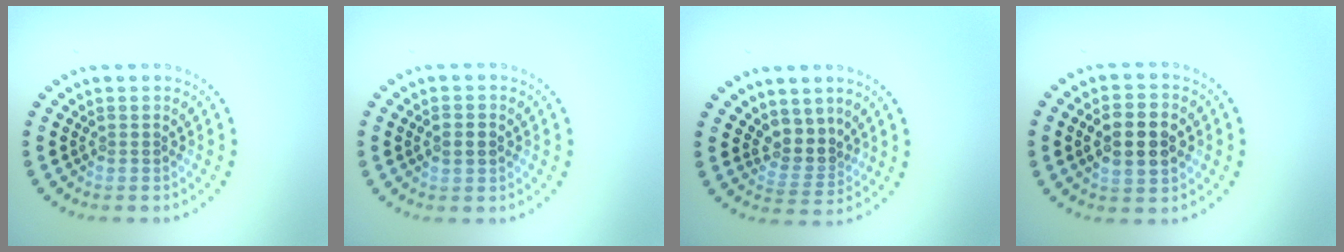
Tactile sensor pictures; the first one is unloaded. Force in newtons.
{"total": 2.2, "press": 2.2, "slide": 0.1}
{"total": 2.7, "press": 2.0, "slide": 1.8}
{"total": 4.8, "press": 4.8, "slide": 0.3}